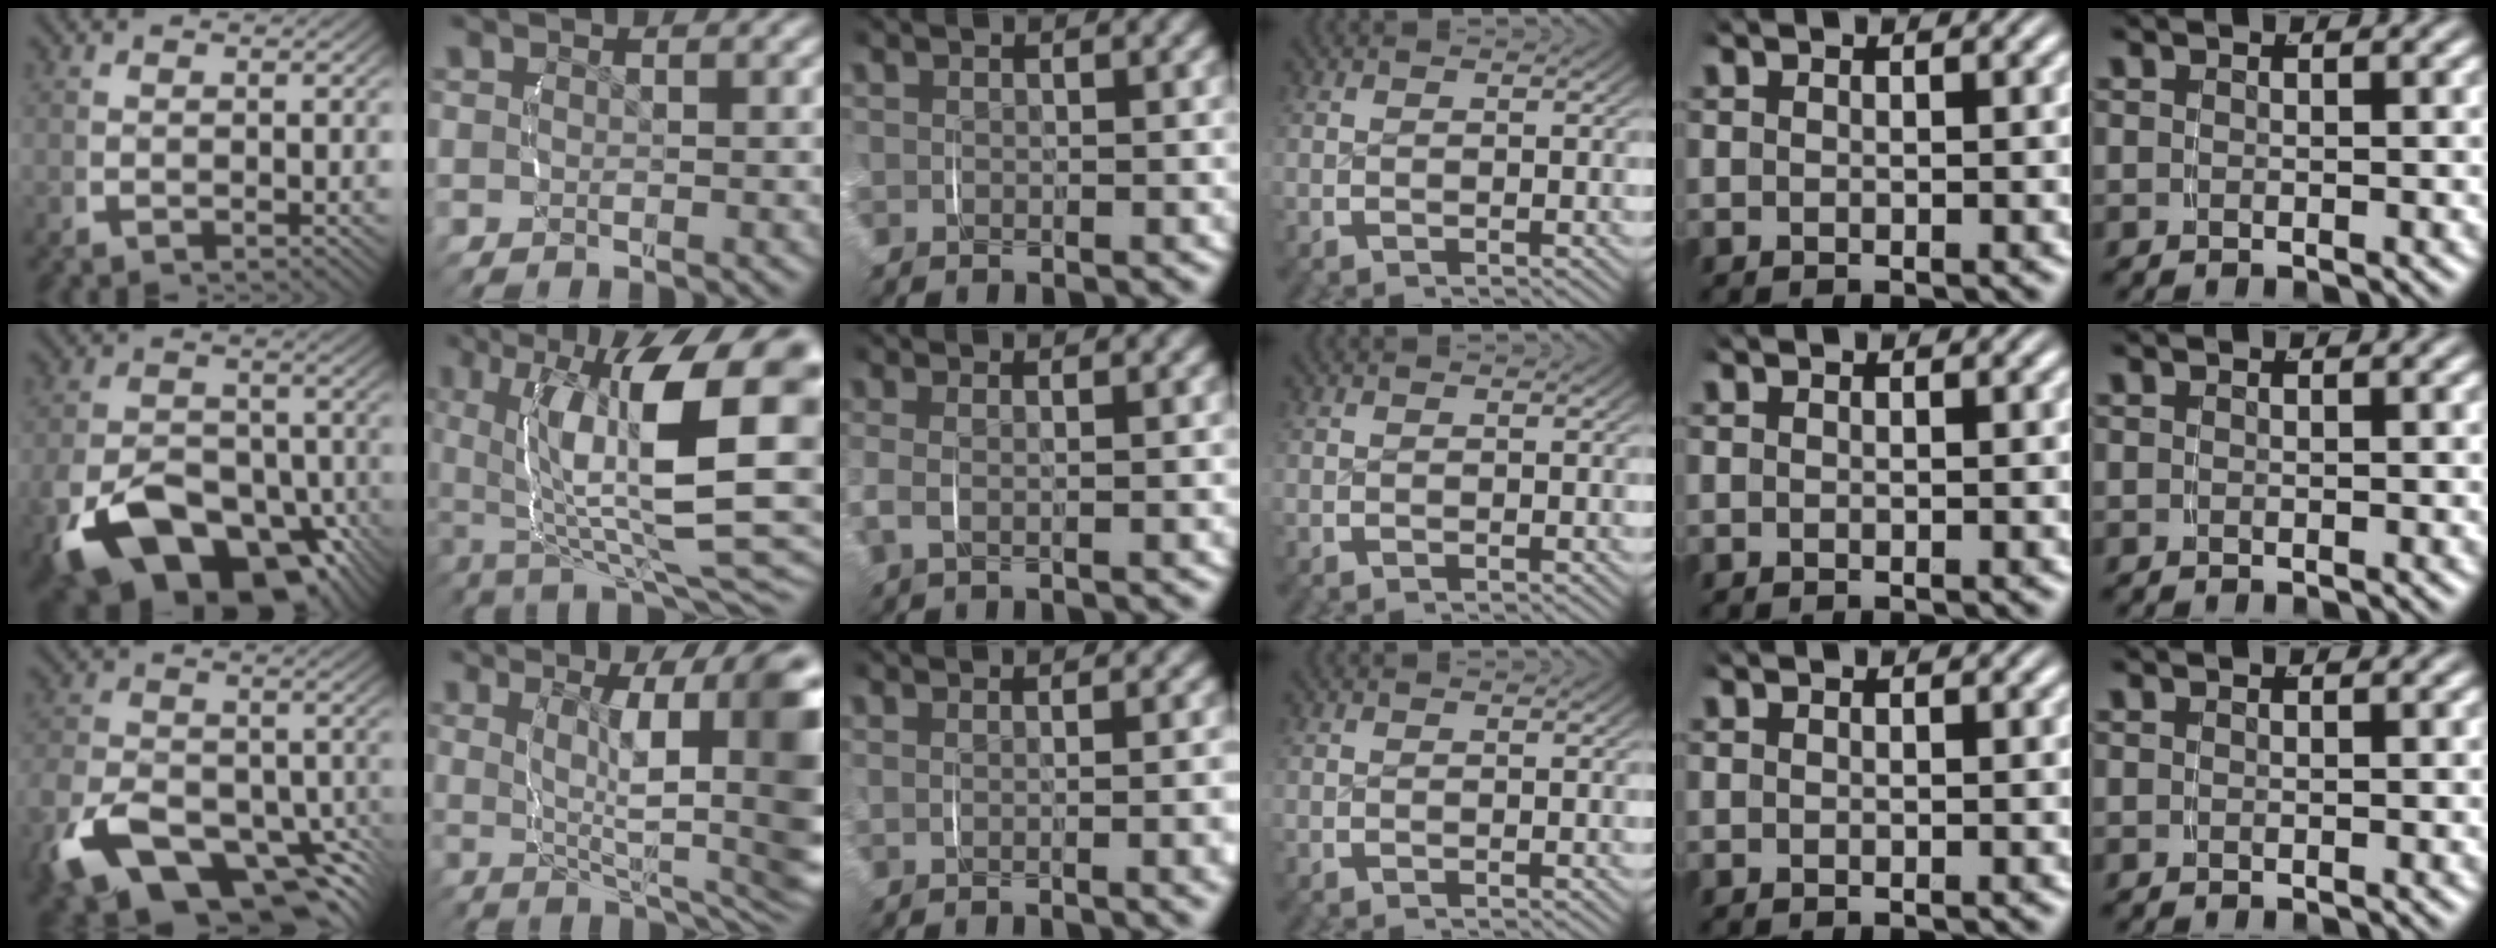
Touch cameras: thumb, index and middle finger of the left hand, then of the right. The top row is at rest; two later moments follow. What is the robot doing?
{"motion": "lift_and_place", "object": "ethernet cable"}